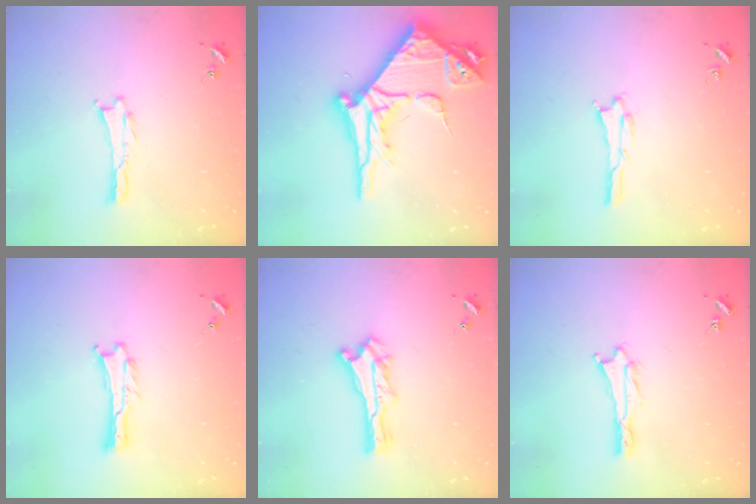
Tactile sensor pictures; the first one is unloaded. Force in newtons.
{"total": 13.1, "press": 13.0, "slide": 1.5}
{"total": 1.1, "press": 1.1, "slide": 0.1}
{"total": 0.0}
{"total": 0.6, "press": 0.5, "slide": 0.2}
{"total": 1.0, "press": 1.0, "slide": 0.2}